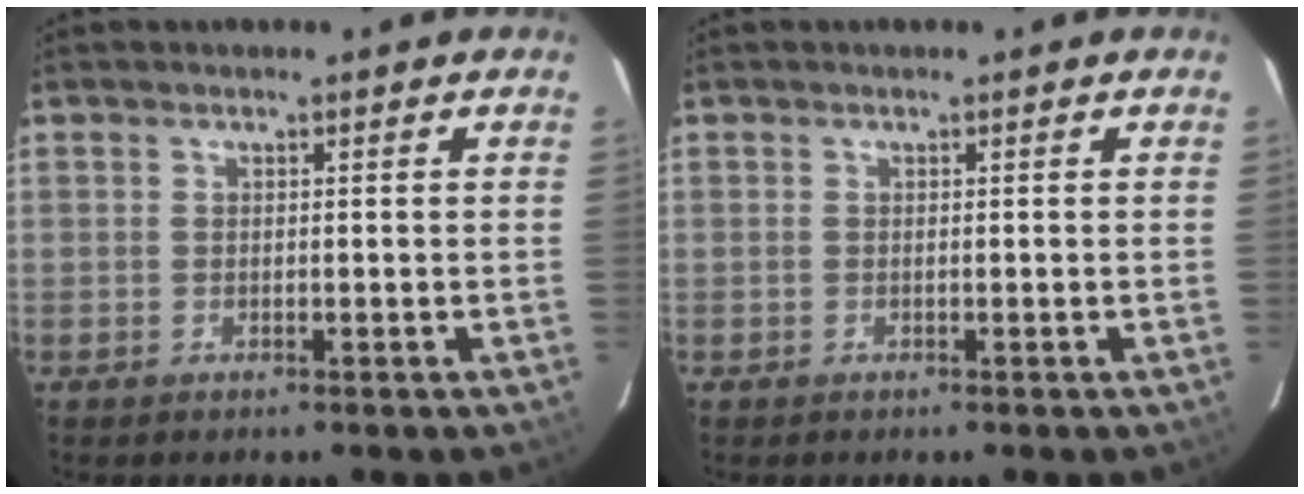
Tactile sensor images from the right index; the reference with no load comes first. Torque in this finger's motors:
{"motor_torque": [-0.16, 0.09, 0.04, 0.01]}